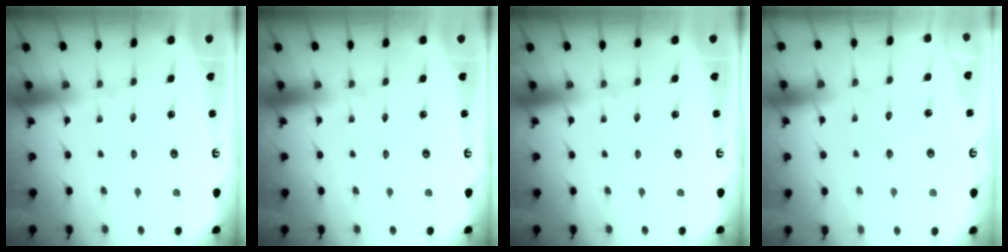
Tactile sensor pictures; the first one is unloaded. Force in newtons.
{"total": 0.0}
{"total": 0.0}
{"total": 4.0, "press": 4.0, "slide": 0.4}